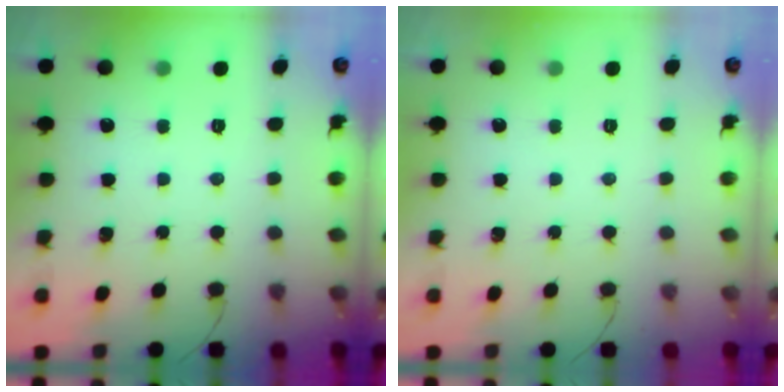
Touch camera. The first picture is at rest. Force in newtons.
{"total": 0.0}